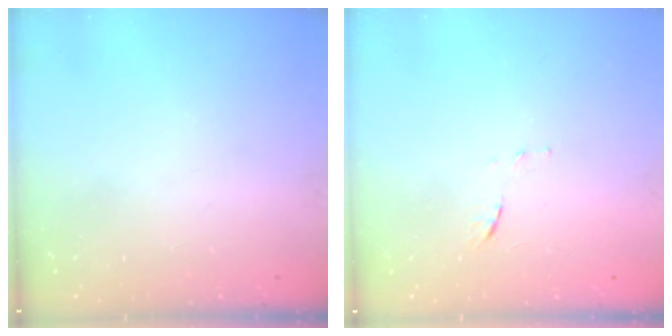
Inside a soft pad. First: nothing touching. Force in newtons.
{"total": 5.0, "press": 5.0, "slide": 0.6}